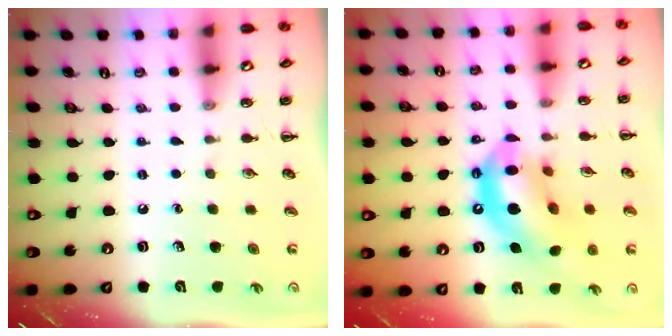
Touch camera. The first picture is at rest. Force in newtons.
{"total": 16.5, "press": 15.9, "slide": 4.3}